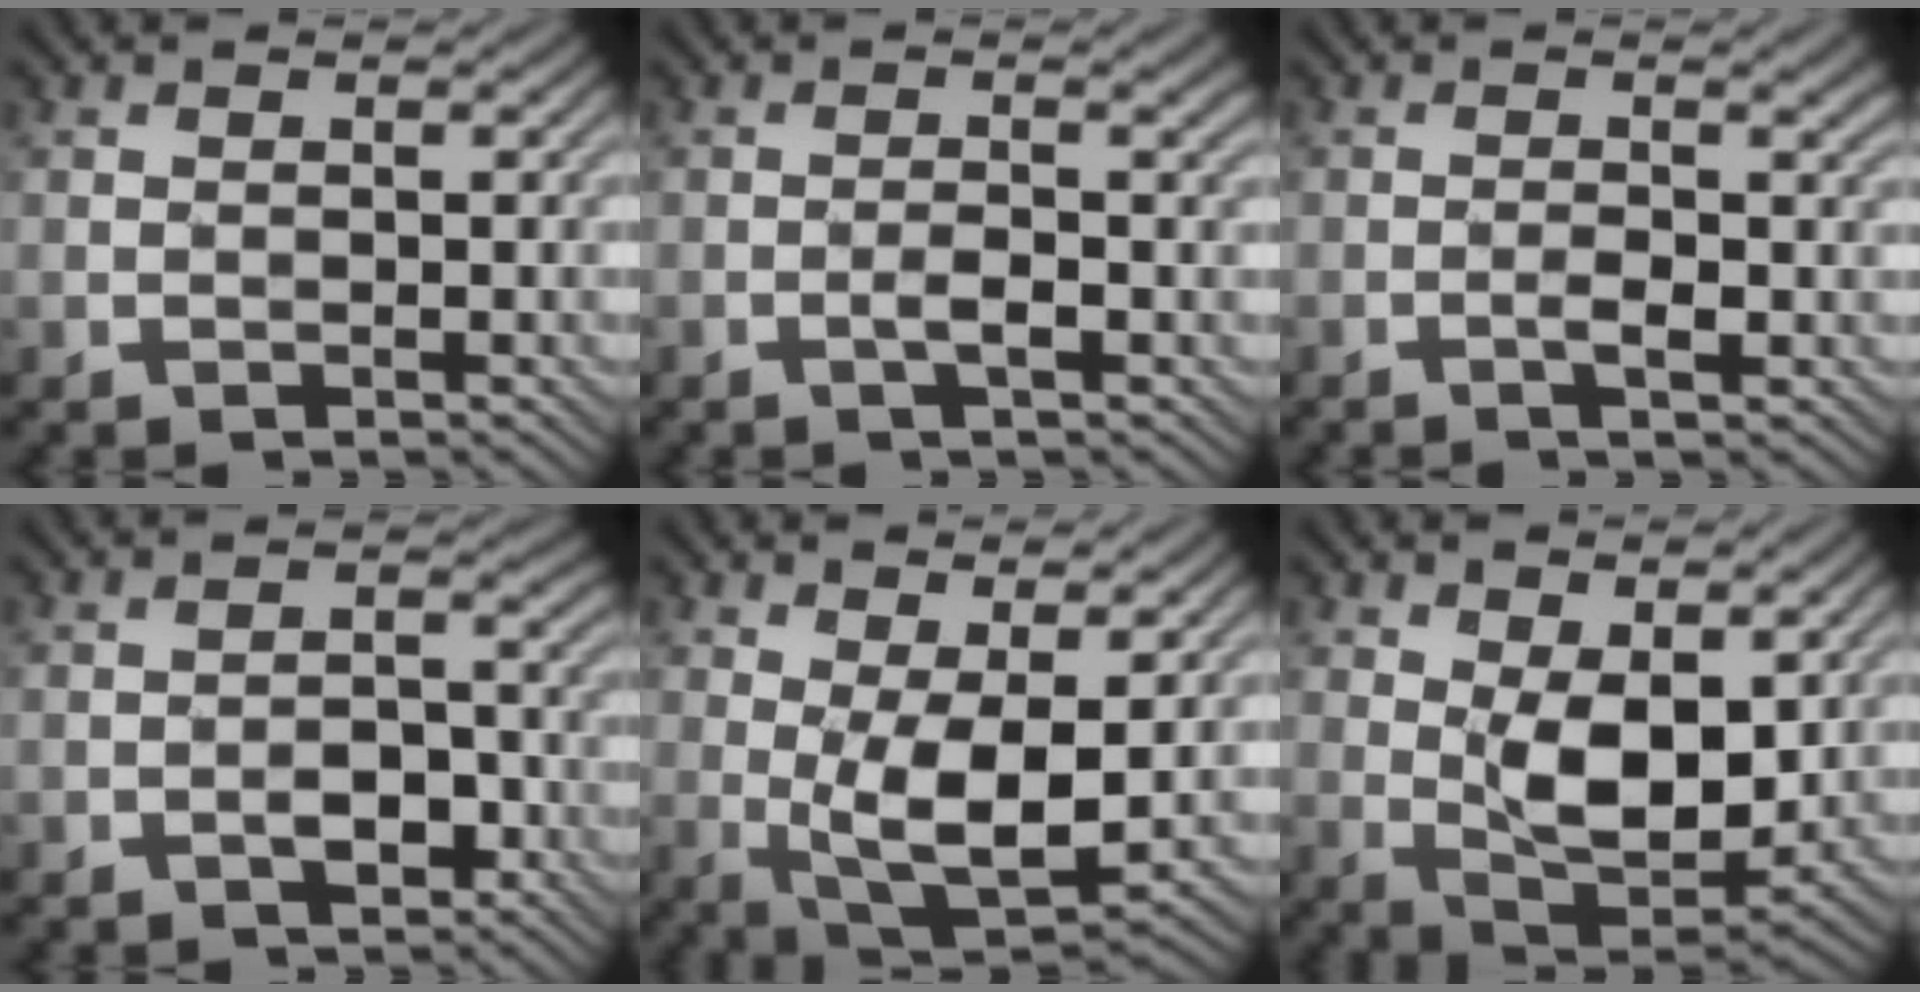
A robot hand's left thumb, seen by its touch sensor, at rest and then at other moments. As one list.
[{"total": 2.2, "force": [-0.7, -0.1, 2.0], "torque": [-0.040, 0.007, -0.015]}, {"total": 2.8, "force": [-0.7, 0.1, 2.7], "torque": [-0.048, 0.005, -0.016]}, {"total": 2.9, "force": [-1.7, 1.8, 1.6], "torque": [-0.018, 0.008, -0.029]}, {"total": 7.9, "force": [0.9, 3.2, 7.1], "torque": [-0.145, -0.003, 0.023]}, {"total": 8.4, "force": [2.1, 4.3, 6.9], "torque": [-0.141, -0.009, 0.044]}]